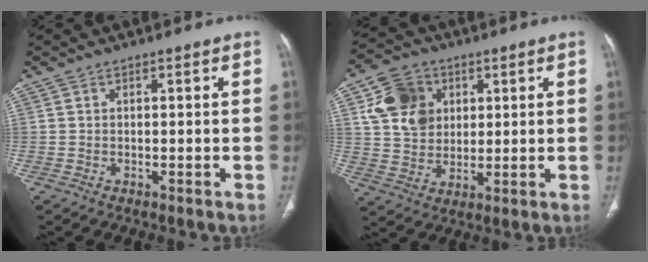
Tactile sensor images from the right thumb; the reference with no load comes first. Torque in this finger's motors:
{"motor_torque": [1.21, 1.12, 0.84, 0.68, 0.08]}